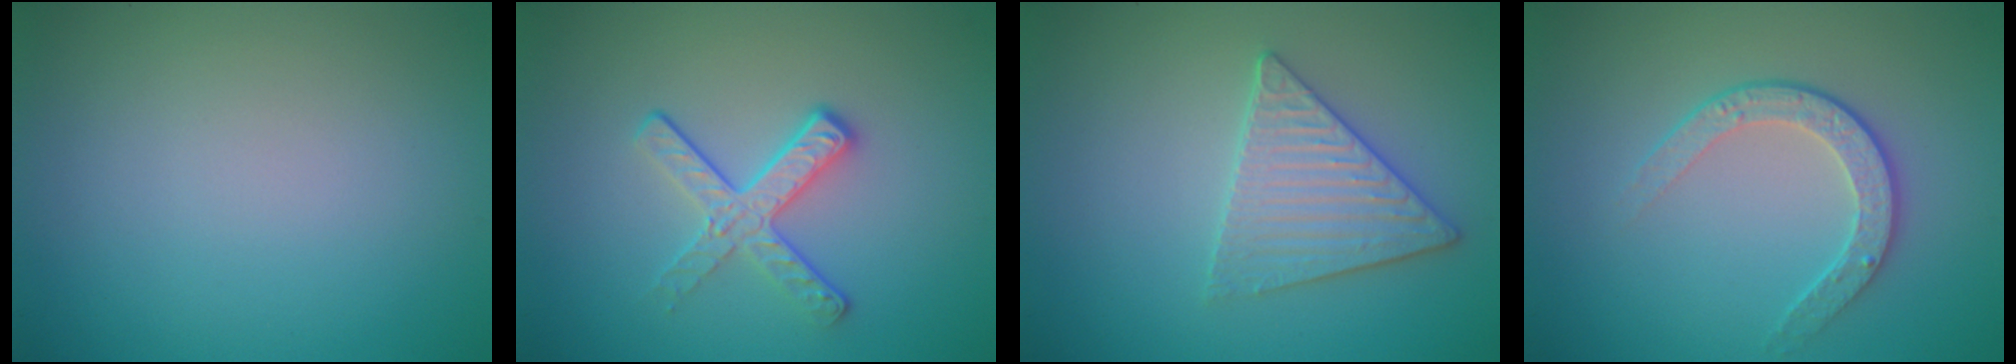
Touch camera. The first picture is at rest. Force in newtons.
{"total": 3.1, "press": 2.4, "slide": 1.9}
{"total": 3.4, "press": 3.4, "slide": 0.2}
{"total": 2.6, "press": 2.0, "slide": 1.7}